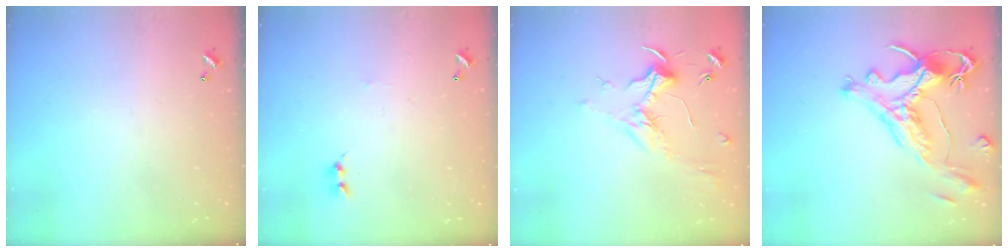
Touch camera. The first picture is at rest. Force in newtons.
{"total": 0.0}
{"total": 1.8, "press": 1.6, "slide": 0.7}
{"total": 2.1, "press": 1.6, "slide": 1.3}